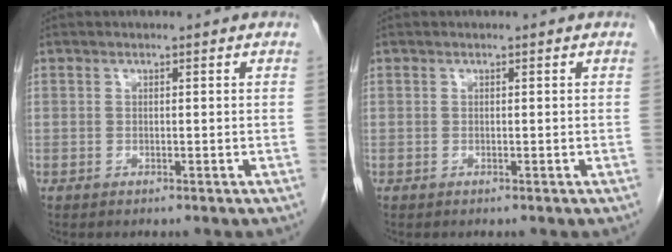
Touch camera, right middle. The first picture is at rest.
{"total": 0.0}